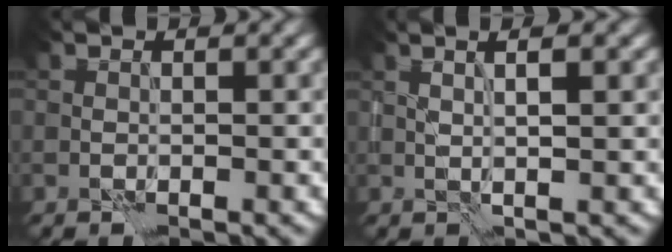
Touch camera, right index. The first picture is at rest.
{"total": 2.7, "force": [1.4, 0.6, 2.2], "torque": [-0.012, 0.007, 0.009]}